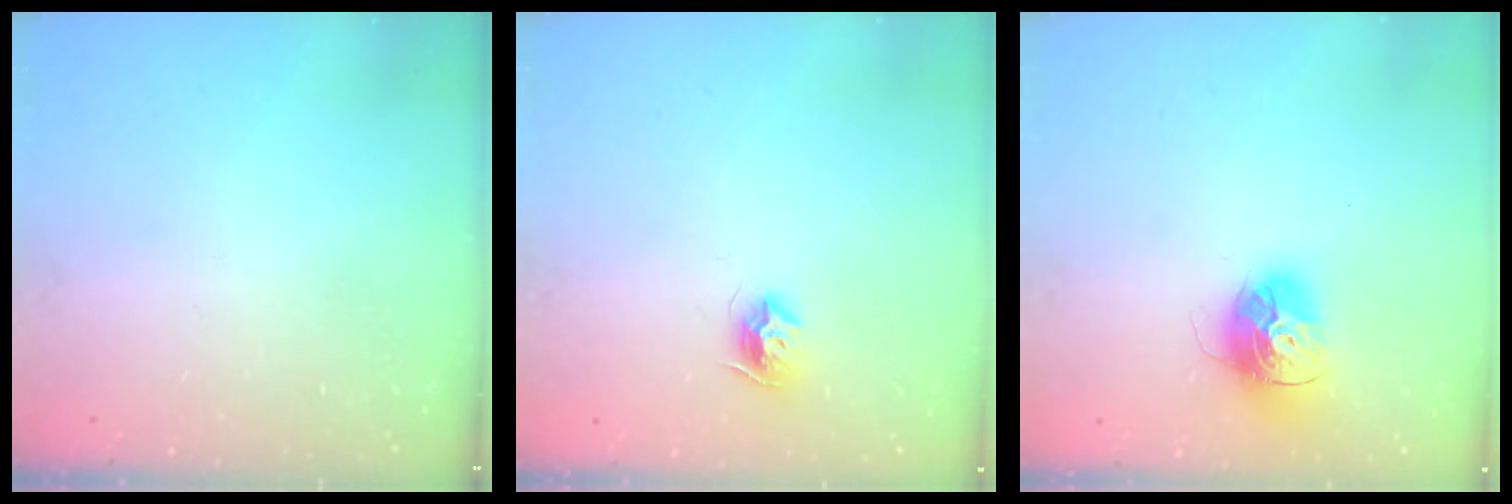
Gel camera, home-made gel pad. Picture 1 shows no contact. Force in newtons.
{"total": 8.1, "press": 8.1, "slide": 0.2}
{"total": 14.5, "press": 14.4, "slide": 1.5}